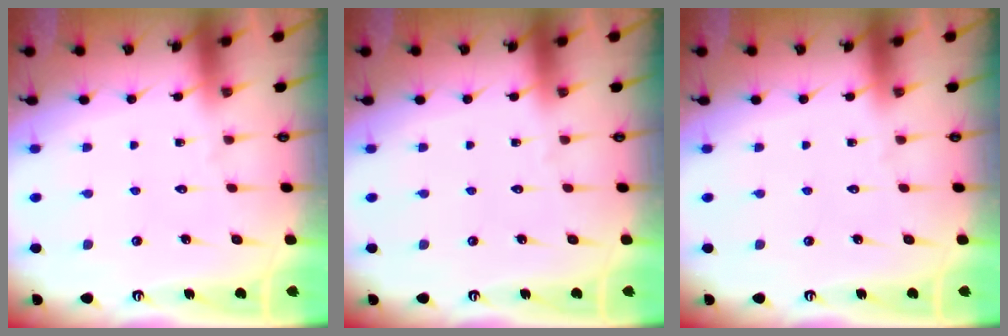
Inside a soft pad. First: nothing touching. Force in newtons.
{"total": 0.0}
{"total": 0.0}